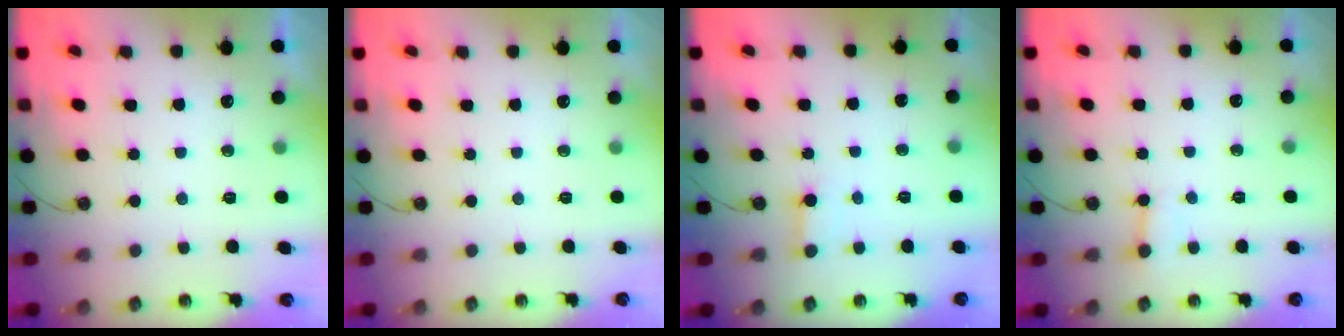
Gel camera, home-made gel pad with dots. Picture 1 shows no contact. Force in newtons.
{"total": 0.0}
{"total": 2.3, "press": 2.3, "slide": 0.2}
{"total": 2.6, "press": 2.6, "slide": 0.1}